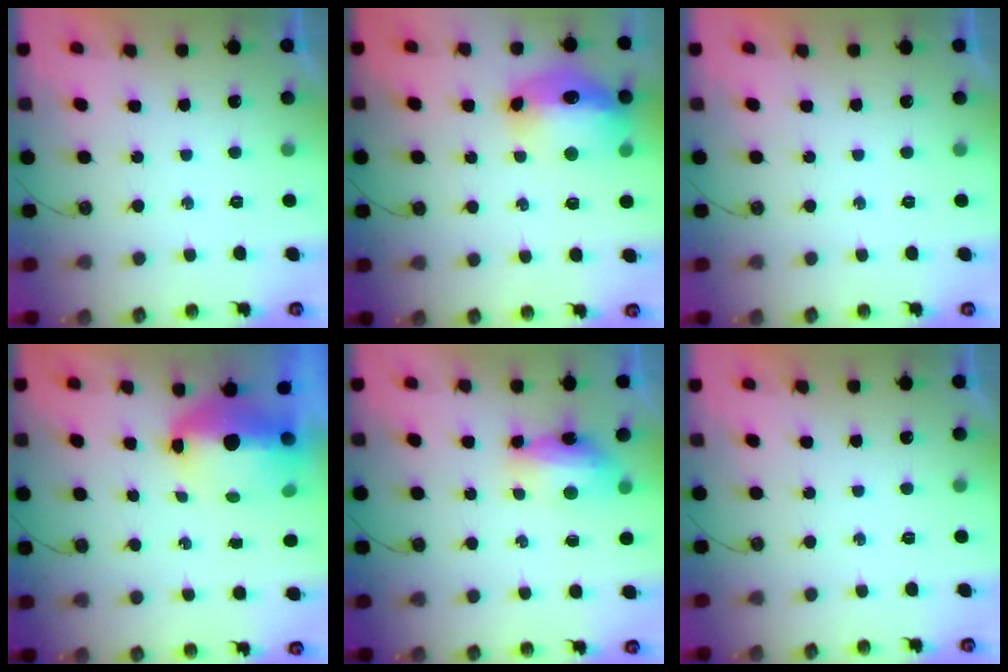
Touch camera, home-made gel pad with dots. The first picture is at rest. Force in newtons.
{"total": 15.7, "press": 15.6, "slide": 1.5}
{"total": 0.0}
{"total": 8.5, "press": 8.3, "slide": 1.4}
{"total": 12.4, "press": 9.1, "slide": 8.5}
{"total": 0.0}